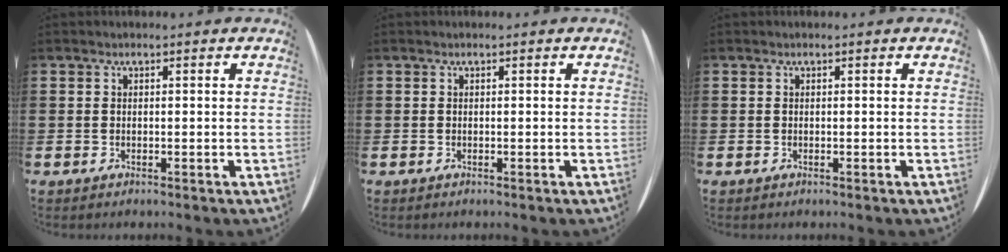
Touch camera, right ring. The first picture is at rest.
{"total": 0.0}
{"total": 0.0}